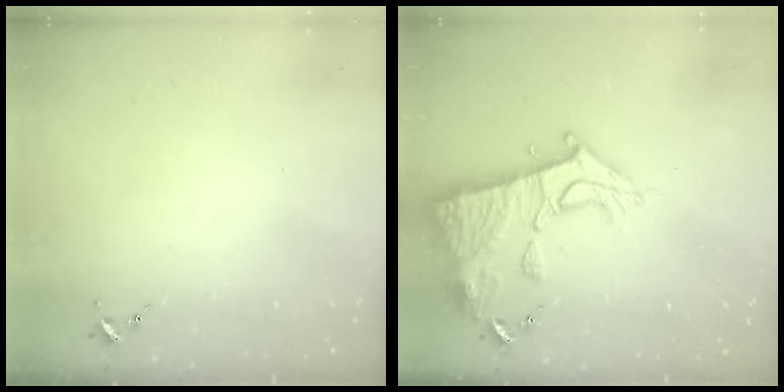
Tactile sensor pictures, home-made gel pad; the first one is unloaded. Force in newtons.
{"total": 14.9, "press": 14.8, "slide": 1.3}